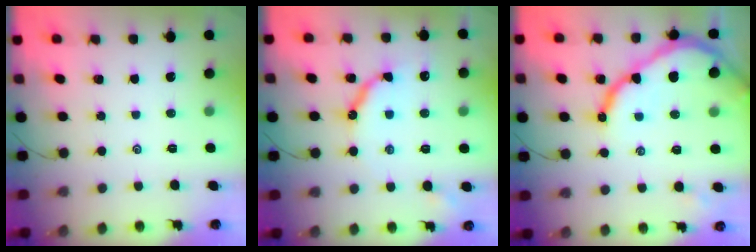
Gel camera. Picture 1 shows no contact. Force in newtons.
{"total": 9.6, "press": 9.5, "slide": 0.9}
{"total": 15.5, "press": 15.4, "slide": 1.4}